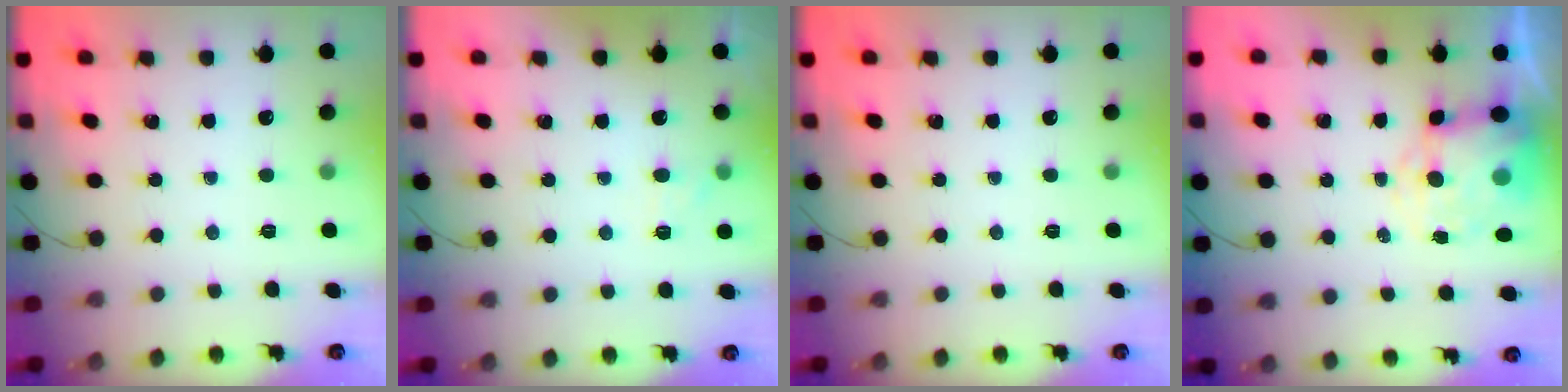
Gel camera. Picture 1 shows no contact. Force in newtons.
{"total": 6.3, "press": 6.1, "slide": 1.5}
{"total": 0.0}
{"total": 9.4, "press": 9.2, "slide": 2.2}